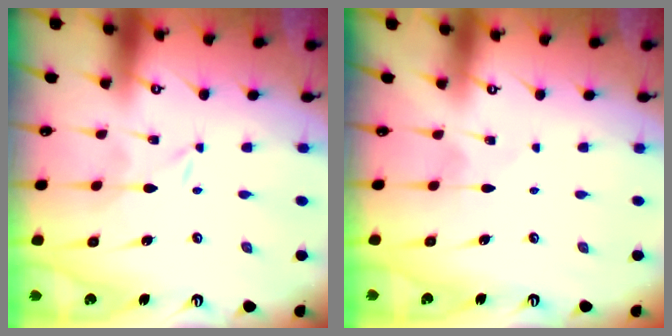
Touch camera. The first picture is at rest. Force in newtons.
{"total": 2.2, "press": 2.2, "slide": 0.2}